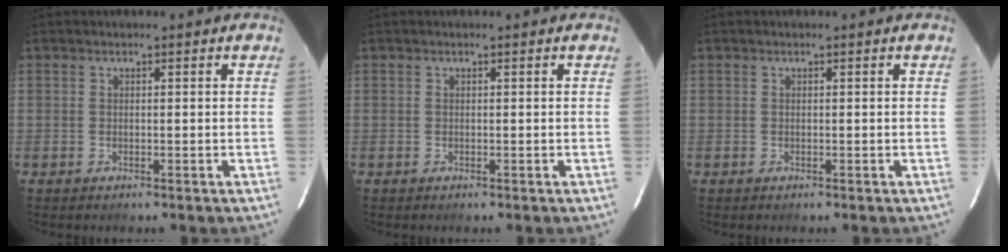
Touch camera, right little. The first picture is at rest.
{"total": 0.0}
{"total": 0.0}